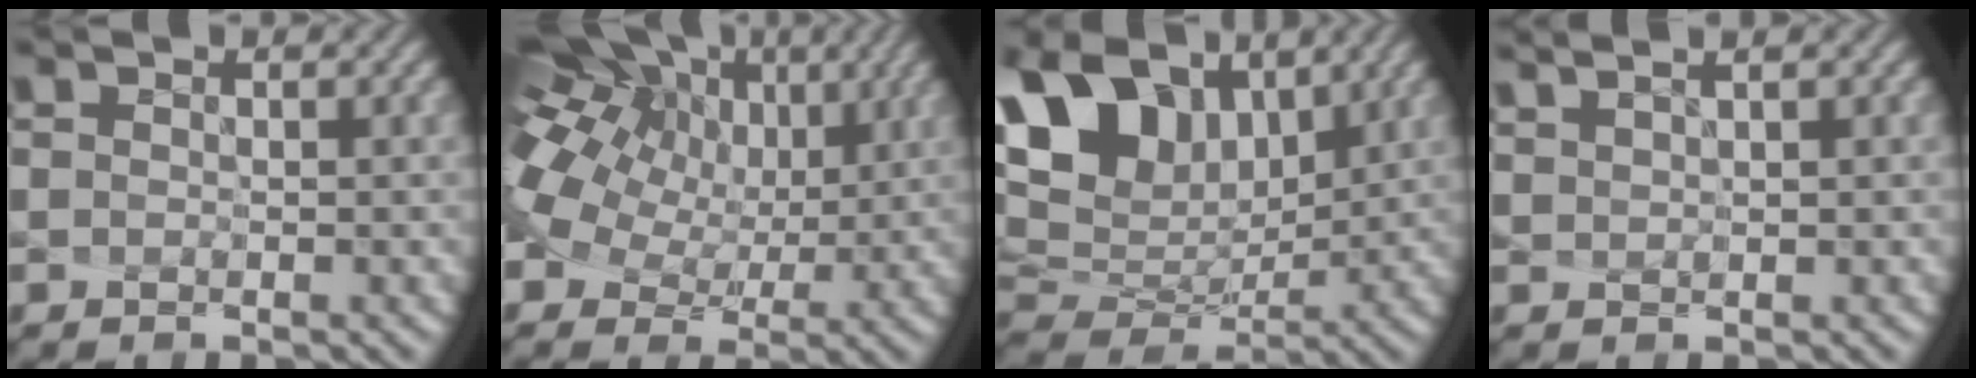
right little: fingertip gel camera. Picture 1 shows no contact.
{"total": 16.0, "force": [5.9, 10.0, 10.9], "torque": [-0.257, 0.034, 0.110]}
{"total": 12.7, "force": [5.9, 7.5, 8.5], "torque": [-0.182, 0.017, 0.118]}
{"total": 1.3, "force": [0.9, -0.9, -0.4], "torque": [-0.006, -0.009, 0.043]}